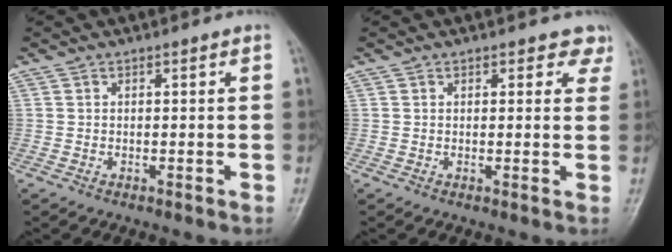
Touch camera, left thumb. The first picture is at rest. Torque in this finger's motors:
{"motor_torque": [-0.03, 0.06, -0.10, -0.14, 0.05]}